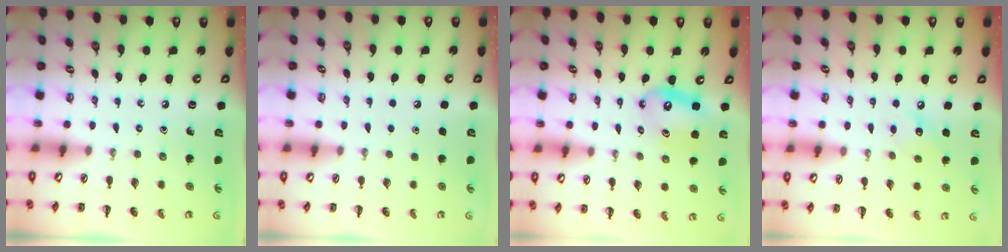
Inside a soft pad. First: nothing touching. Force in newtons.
{"total": 1.8, "press": 1.8, "slide": 0.1}
{"total": 10.7, "press": 10.3, "slide": 2.9}
{"total": 6.8, "press": 6.7, "slide": 0.9}